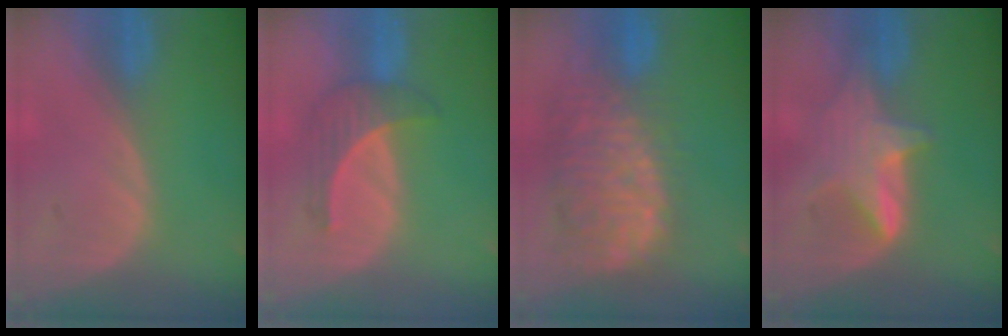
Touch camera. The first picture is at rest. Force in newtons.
{"total": 4.5, "press": 4.4, "slide": 0.8}
{"total": 11.8, "press": 10.6, "slide": 5.2}
{"total": 6.0, "press": 5.8, "slide": 1.4}